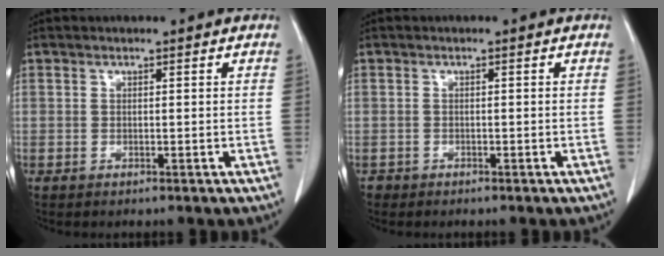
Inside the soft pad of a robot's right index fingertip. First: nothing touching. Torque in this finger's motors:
{"motor_torque": [-0.90, 0.76, -0.90, -0.15]}